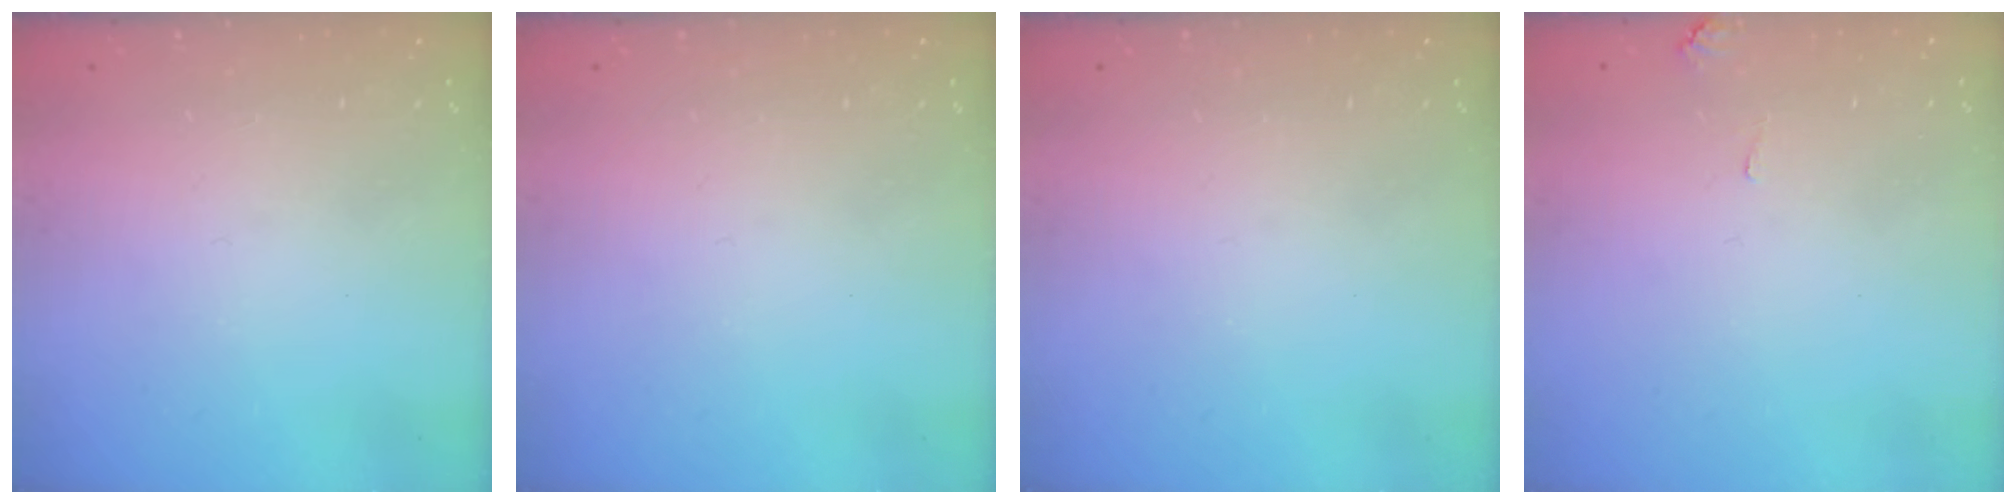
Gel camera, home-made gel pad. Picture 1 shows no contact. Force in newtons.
{"total": 0.0}
{"total": 0.0}
{"total": 2.0, "press": 2.0, "slide": 0.5}